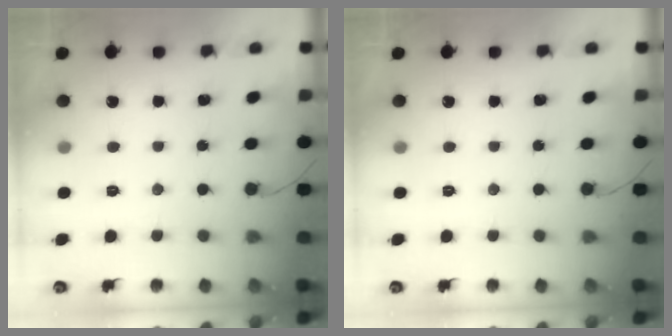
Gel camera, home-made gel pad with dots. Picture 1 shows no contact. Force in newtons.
{"total": 0.0}